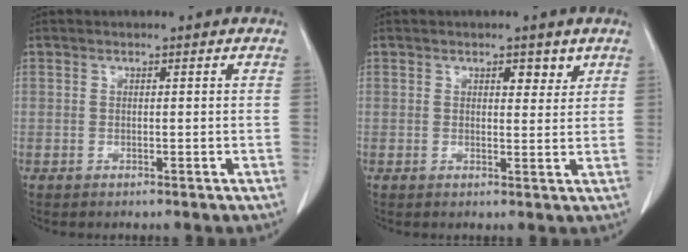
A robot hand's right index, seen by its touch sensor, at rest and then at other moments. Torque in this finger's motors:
{"motor_torque": [0.13, 0.17, 0.01, 0.00]}